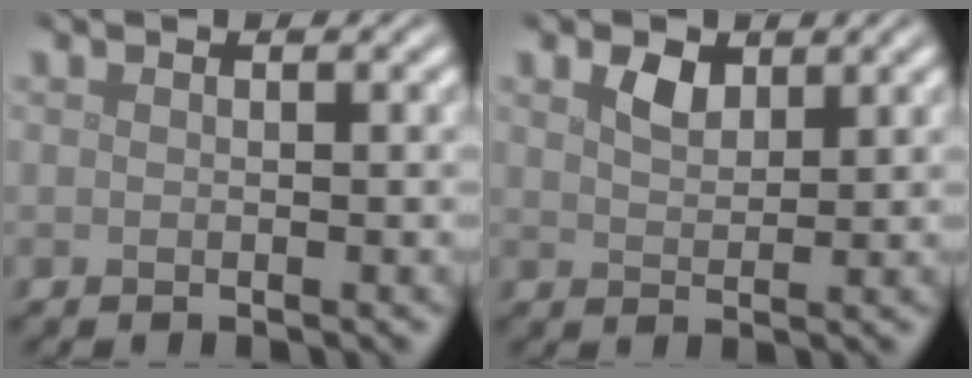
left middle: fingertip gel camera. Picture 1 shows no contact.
{"total": 1.8, "force": [1.2, 1.0, 0.9], "torque": [-0.020, 0.002, 0.027]}